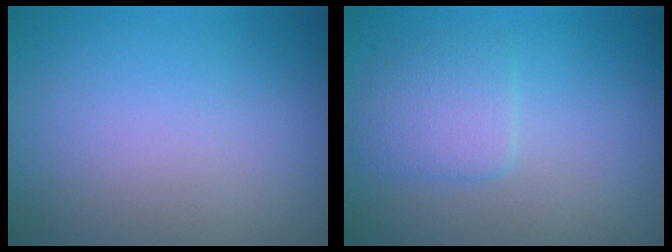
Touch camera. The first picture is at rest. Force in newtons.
{"total": 2.5, "press": 2.5, "slide": 0.1}